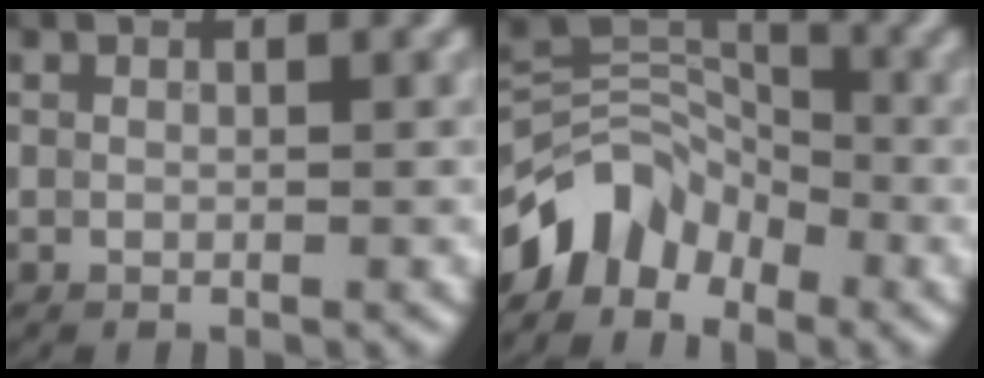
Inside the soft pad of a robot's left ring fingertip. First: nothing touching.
{"total": 5.1, "force": [-3.3, 3.3, 2.0], "torque": [-0.017, 0.007, -0.073]}